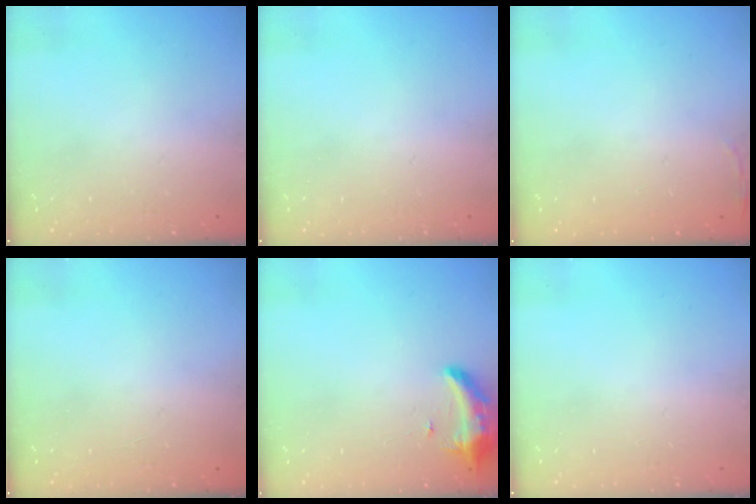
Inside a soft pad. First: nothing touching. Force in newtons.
{"total": 0.0}
{"total": 2.8, "press": 2.6, "slide": 0.9}
{"total": 0.9, "press": 0.0, "slide": 0.9}
{"total": 8.2, "press": 8.1, "slide": 1.6}
{"total": 0.0}